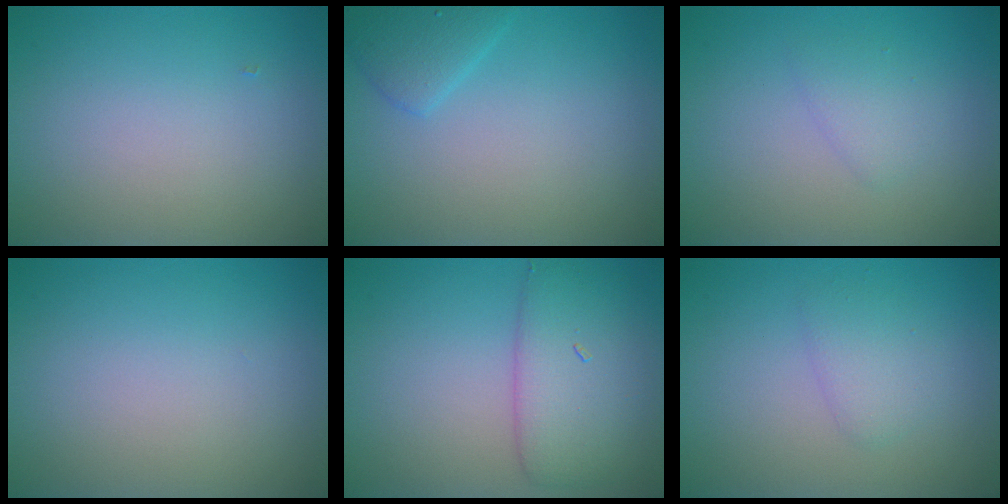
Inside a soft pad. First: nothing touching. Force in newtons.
{"total": 2.1, "press": 2.1, "slide": 0.2}
{"total": 1.4, "press": 1.4, "slide": 0.0}
{"total": 0.0}
{"total": 4.9, "press": 4.9, "slide": 0.2}
{"total": 1.8, "press": 1.8, "slide": 0.1}